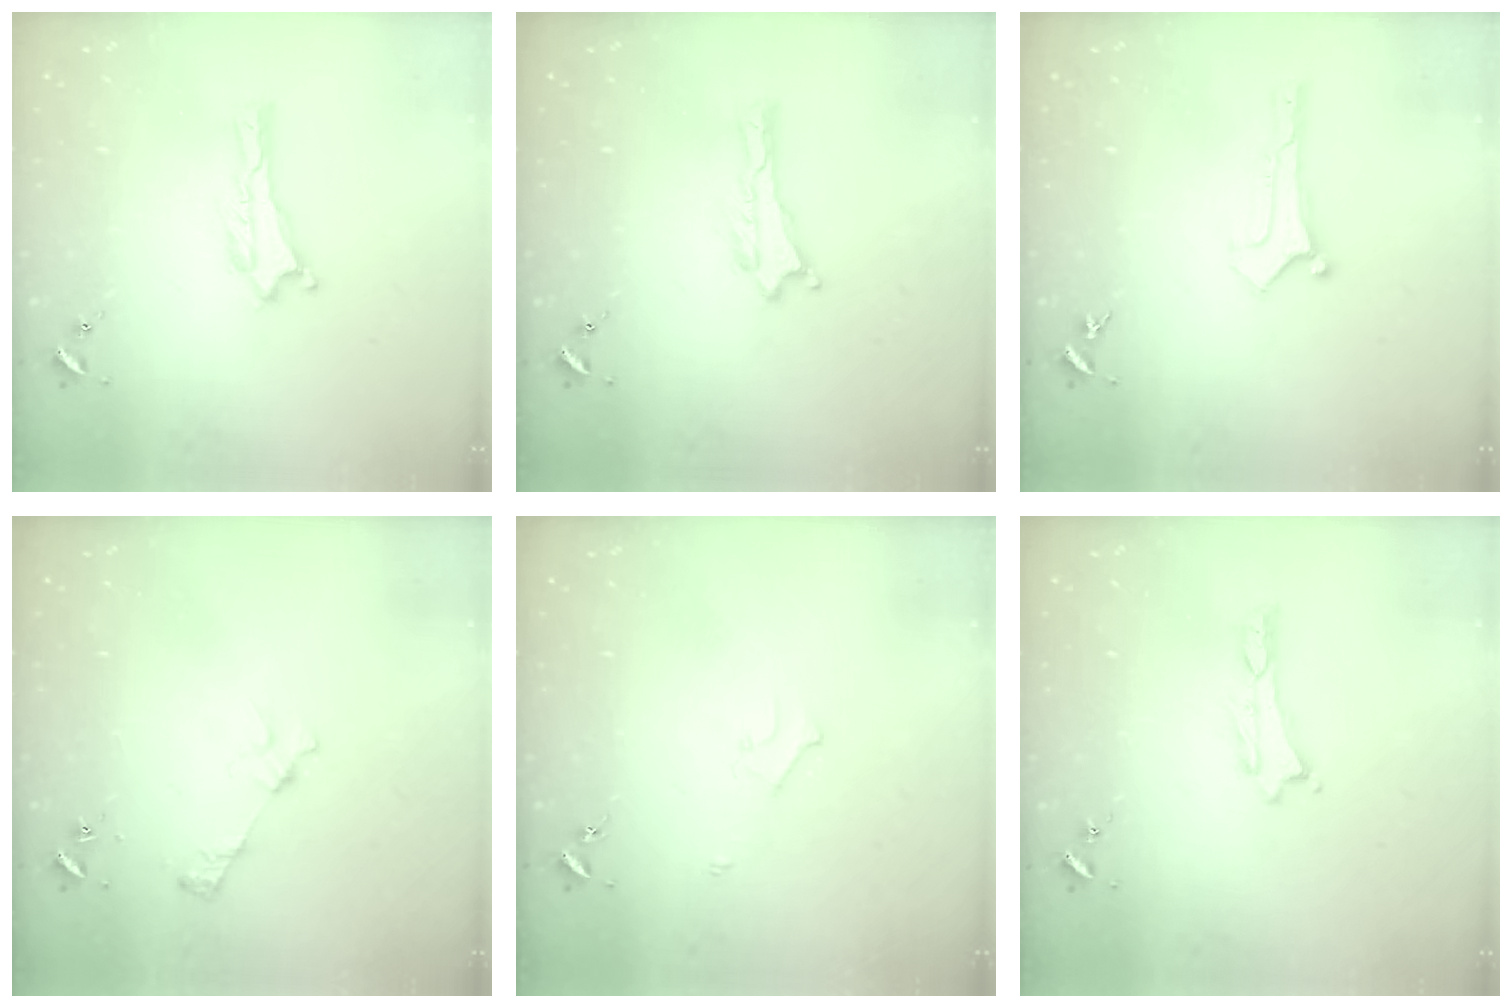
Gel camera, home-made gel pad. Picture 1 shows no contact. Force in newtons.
{"total": 0.0}
{"total": 0.0}
{"total": 3.3, "press": 3.3, "slide": 0.3}
{"total": 2.2, "press": 2.2, "slide": 0.2}
{"total": 0.0}